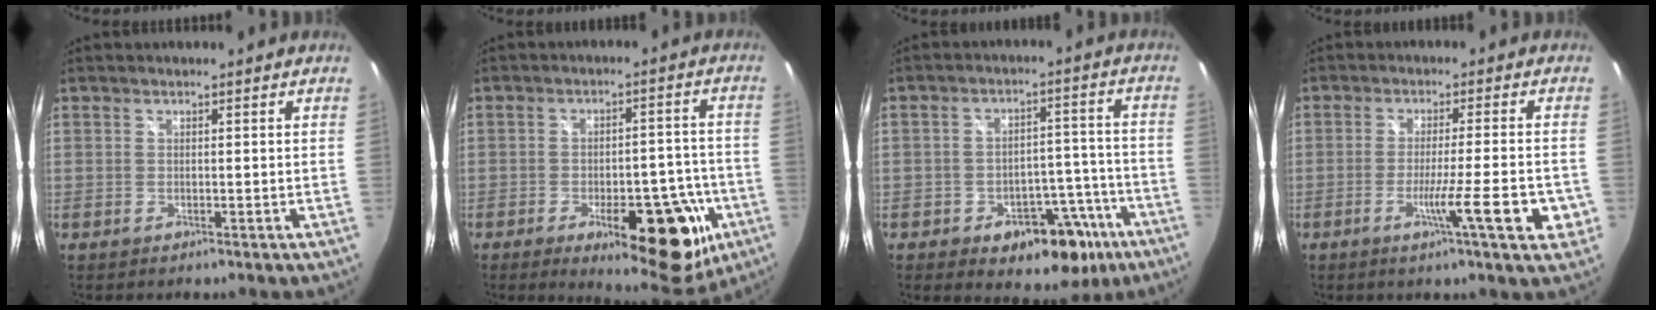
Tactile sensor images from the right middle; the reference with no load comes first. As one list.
[{"total": 16.7, "force": [-7.5, 7.3, 13.0], "torque": [-0.164, -0.003, -0.083]}, {"total": 11.7, "force": [-6.6, 7.6, 6.0], "torque": [-0.074, 0.036, -0.063]}, {"total": 9.3, "force": [-3.4, -0.1, 8.7], "torque": [-0.134, -0.020, -0.053]}]